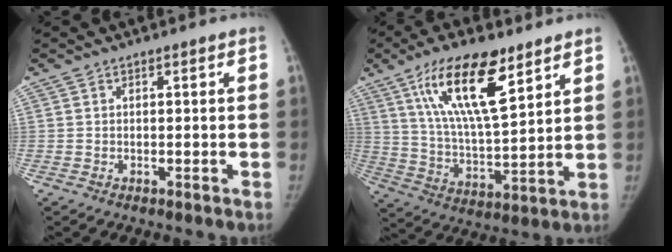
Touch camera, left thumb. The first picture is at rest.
{"total": 17.6, "force": [9.7, 5.7, 13.5], "torque": [-0.215, -0.046, 0.179]}